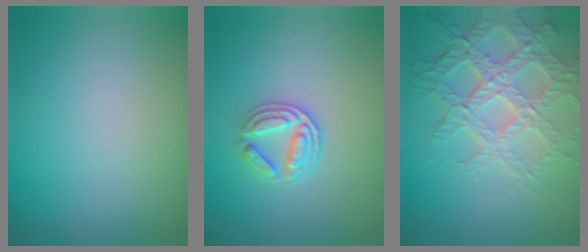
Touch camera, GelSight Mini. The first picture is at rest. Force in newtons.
{"total": 3.0, "press": 2.7, "slide": 1.5}
{"total": 6.4, "press": 5.1, "slide": 3.8}